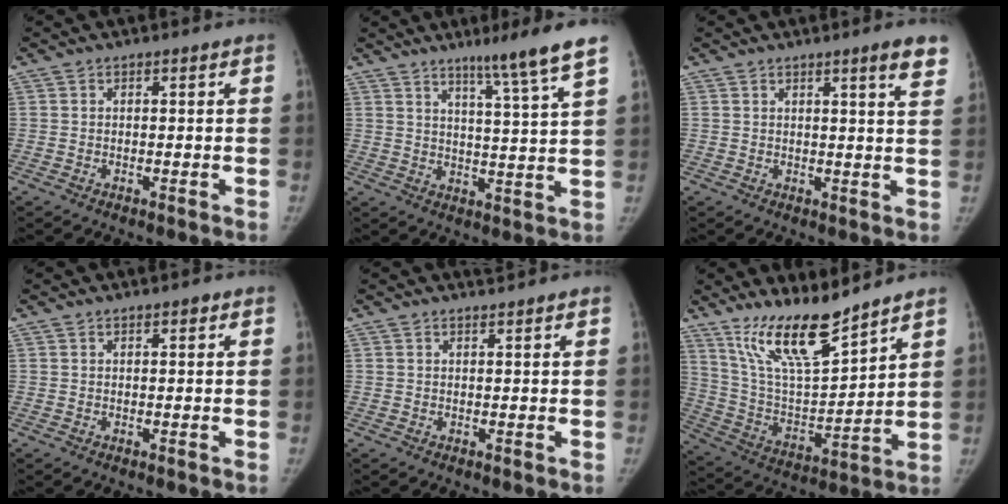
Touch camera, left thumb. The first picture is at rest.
{"total": 9.6, "force": [6.6, -0.9, 6.9], "torque": [-0.098, -0.042, 0.099]}
{"total": 5.4, "force": [3.6, 0.1, 4.0], "torque": [-0.041, -0.016, 0.041]}
{"total": 0.7, "force": [0.5, 0.3, 0.4], "torque": [-0.001, 0.001, 0.007]}
{"total": 1.3, "force": [1.3, -0.2, 0.0], "torque": [0.003, -0.009, 0.023]}
{"total": 15.5, "force": [12.2, 3.4, 9.0], "torque": [-0.136, -0.073, 0.237]}